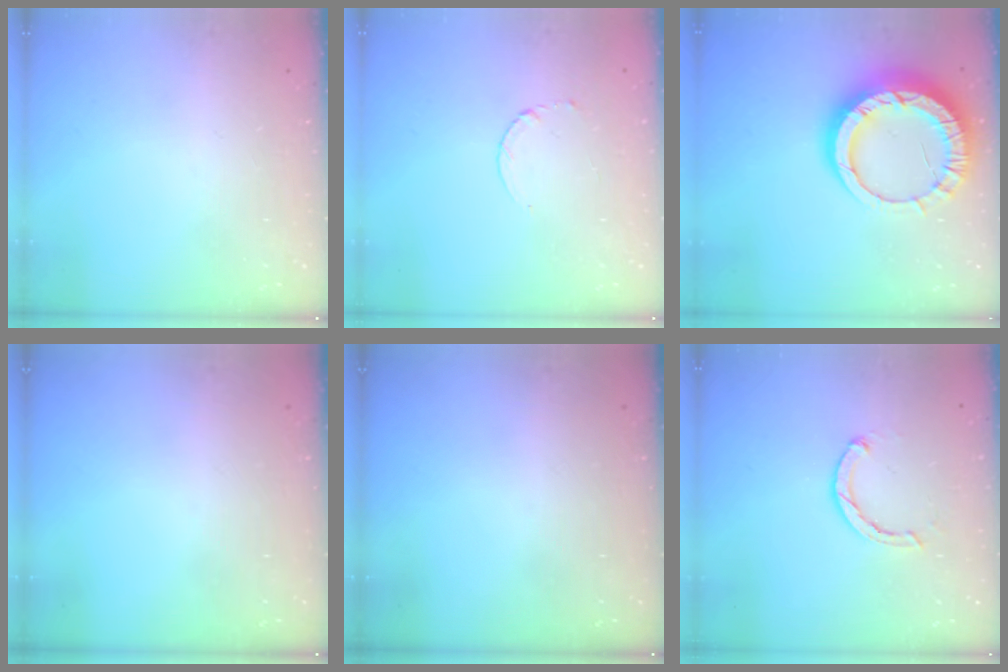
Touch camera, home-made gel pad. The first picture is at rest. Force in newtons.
{"total": 2.6, "press": 2.6, "slide": 0.3}
{"total": 16.0, "press": 16.0, "slide": 1.4}
{"total": 0.0}
{"total": 0.0}
{"total": 2.4, "press": 2.3, "slide": 0.4}